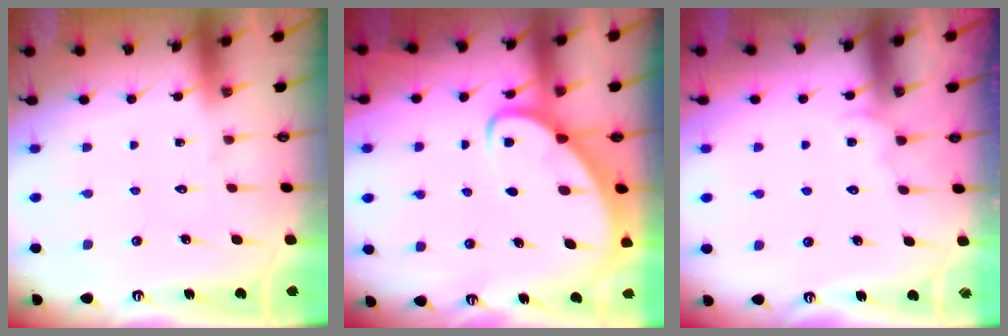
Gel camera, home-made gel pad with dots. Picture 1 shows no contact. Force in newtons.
{"total": 3.3, "press": 3.3, "slide": 0.5}
{"total": 3.3, "press": 3.3, "slide": 0.3}